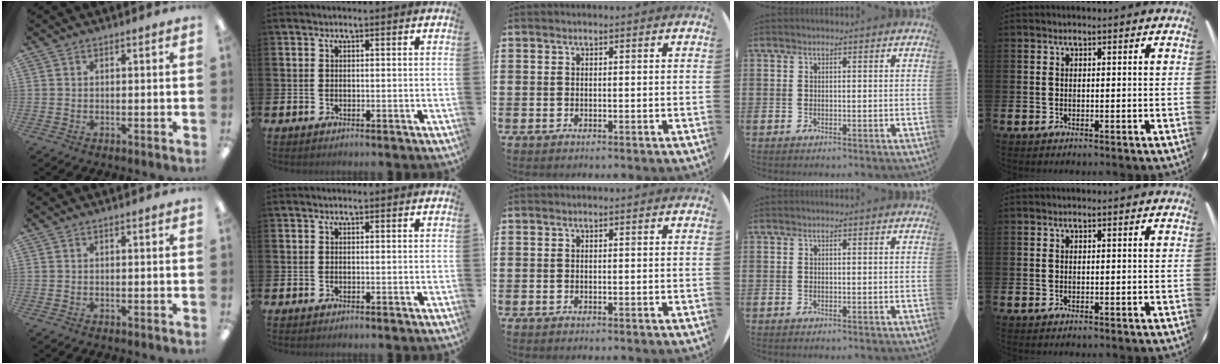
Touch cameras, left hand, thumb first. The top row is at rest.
{}